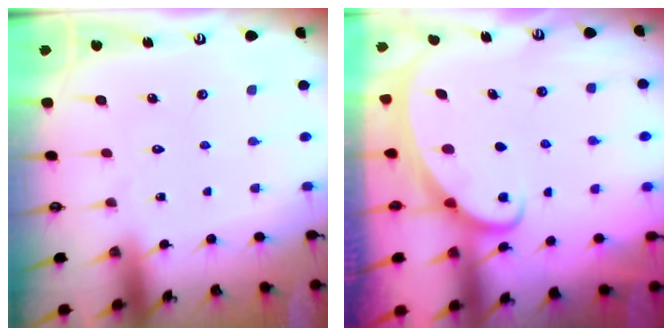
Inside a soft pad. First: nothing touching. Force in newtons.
{"total": 2.0, "press": 2.0, "slide": 0.0}